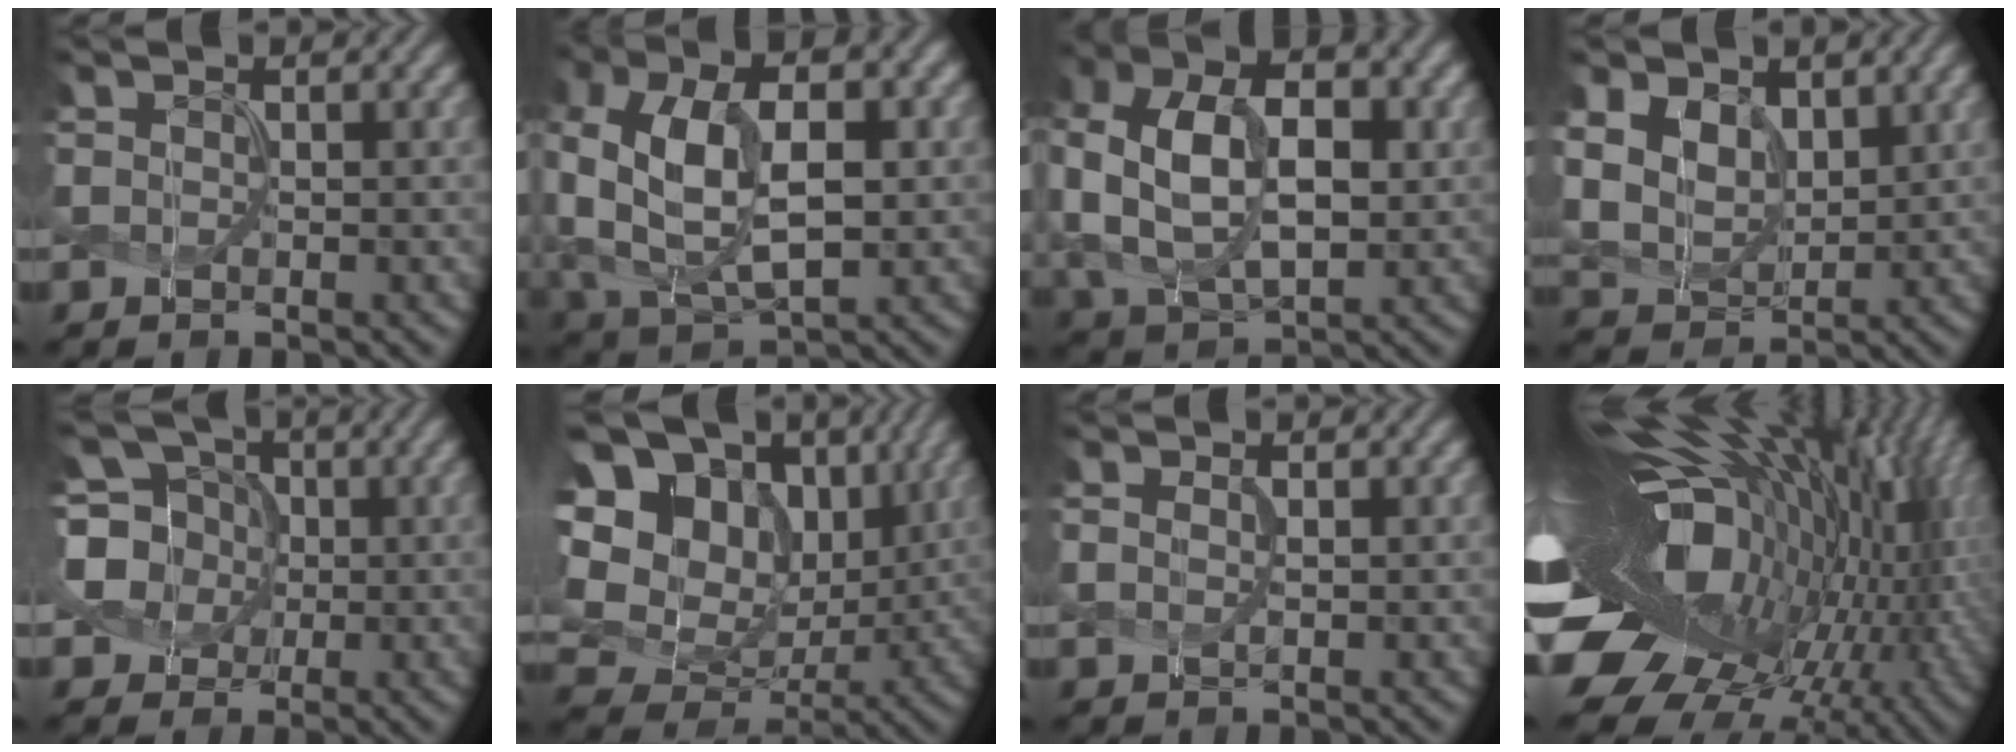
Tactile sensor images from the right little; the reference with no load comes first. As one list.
[{"total": 12.2, "force": [0.1, 7.6, 9.6], "torque": [-0.198, -0.007, 0.004]}, {"total": 11.9, "force": [0.1, 7.7, 9.1], "torque": [-0.187, 0.005, 0.000]}, {"total": 6.0, "force": [2.0, 4.3, 3.7], "torque": [-0.093, -0.008, 0.035]}, {"total": 6.7, "force": [0.0, 6.0, 3.1], "torque": [-0.061, 0.020, -0.024]}, {"total": 18.5, "force": [5.5, 14.2, 10.5], "torque": [-0.238, 0.023, 0.119]}, {"total": 1.1, "force": [0.2, 0.4, 1.0], "torque": [-0.016, -0.004, 0.007]}, {"total": 20.1, "force": [-0.3, 11.4, 16.6], "torque": [-0.291, -0.018, -0.010]}]